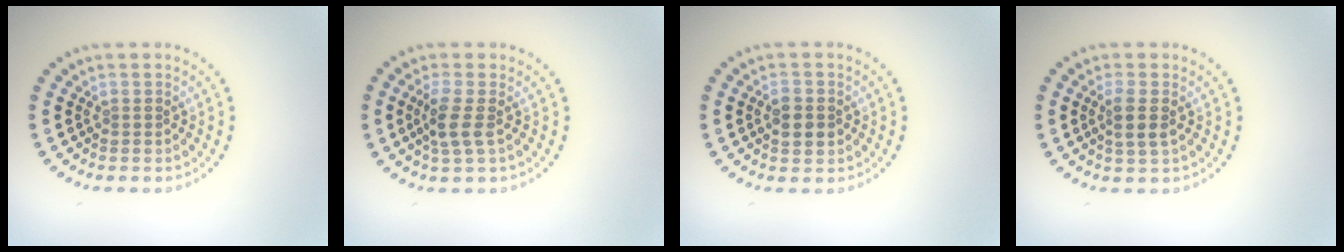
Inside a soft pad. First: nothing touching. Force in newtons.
{"total": 2.4, "press": 2.0, "slide": 1.2}
{"total": 2.7, "press": 2.7, "slide": 0.1}
{"total": 2.0, "press": 1.8, "slide": 0.9}